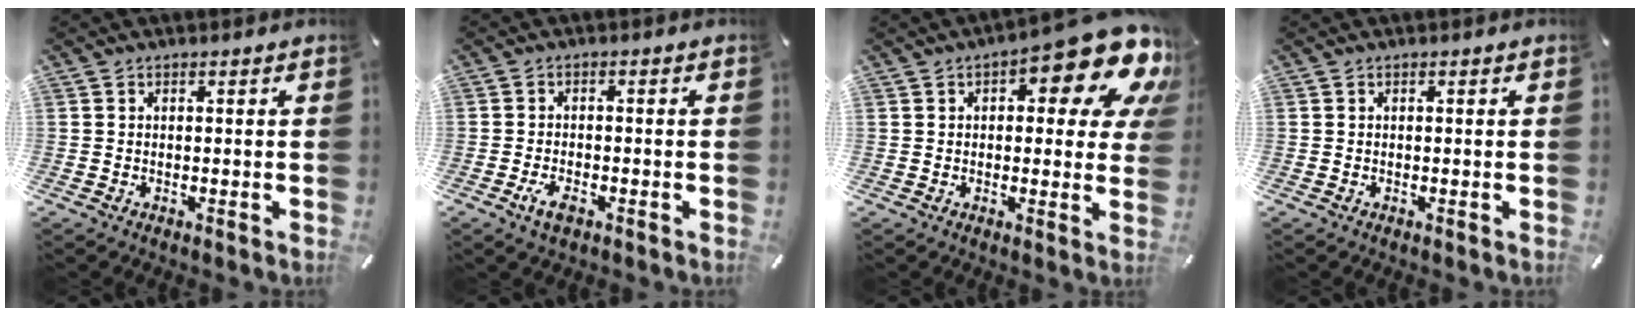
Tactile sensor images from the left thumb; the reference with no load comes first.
{"total": 3.3, "force": [-1.8, 1.6, 2.3], "torque": [-0.049, 0.003, -0.033]}
{"total": 16.2, "force": [8.3, 5.9, 12.6], "torque": [-0.160, -0.058, 0.132]}
{"total": 0.0}